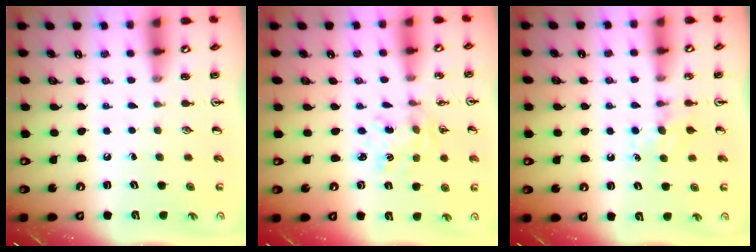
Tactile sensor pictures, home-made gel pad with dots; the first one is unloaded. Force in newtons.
{"total": 1.5, "press": 1.5, "slide": 0.1}
{"total": 4.6, "press": 4.6, "slide": 0.6}